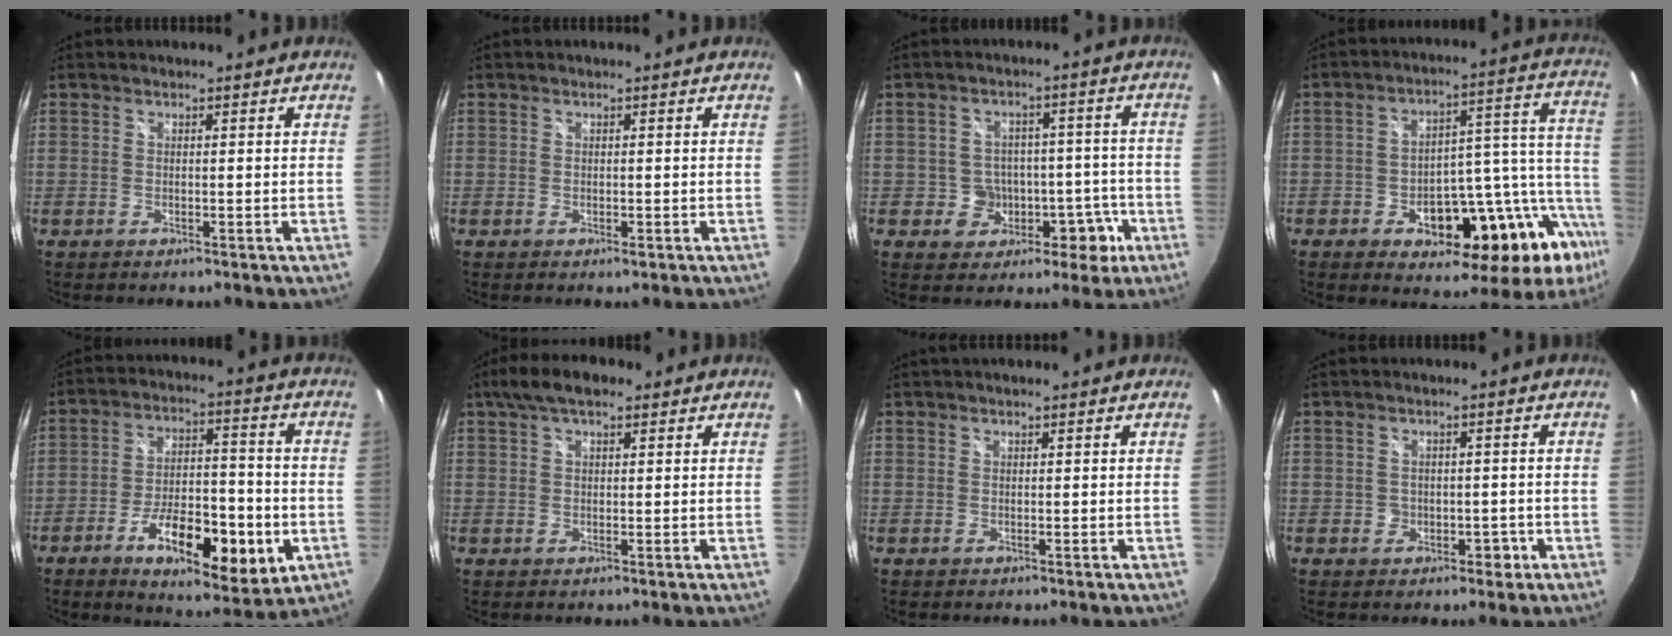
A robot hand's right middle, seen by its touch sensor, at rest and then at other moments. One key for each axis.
{"total": 0.6, "fx": -0.2, "fy": 0.3, "fz": 0.4, "tx": -0.008, "ty": -0.002, "tz": -0.004}
{"total": 8.7, "fx": -3.6, "fy": 7.4, "fz": 2.8, "tx": -0.046, "ty": 0.032, "tz": -0.033}
{"total": 23.6, "fx": -12.1, "fy": 11.3, "fz": 16.9, "tx": -0.206, "ty": 0.015, "tz": -0.162}
{"total": 17.1, "fx": -6.5, "fy": 6.1, "fz": 14.5, "tx": -0.253, "ty": -0.010, "tz": -0.092}
{"total": 6.4, "fx": 3.7, "fy": 2.7, "fz": 4.5, "tx": -0.080, "ty": 0.023, "tz": 0.061}
{"total": 1.4, "fx": 1.0, "fy": 0.3, "fz": 0.8, "tx": -0.016, "ty": 0.009, "tz": 0.012}
{"total": 2.8, "fx": -1.0, "fy": 2.5, "fz": 0.9, "tx": -0.013, "ty": 0.002, "tz": -0.011}